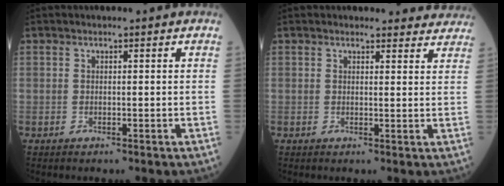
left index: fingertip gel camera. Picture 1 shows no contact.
{"total": 7.8, "force": [7.5, 2.1, 0.6], "torque": [0.028, -0.001, 0.056]}